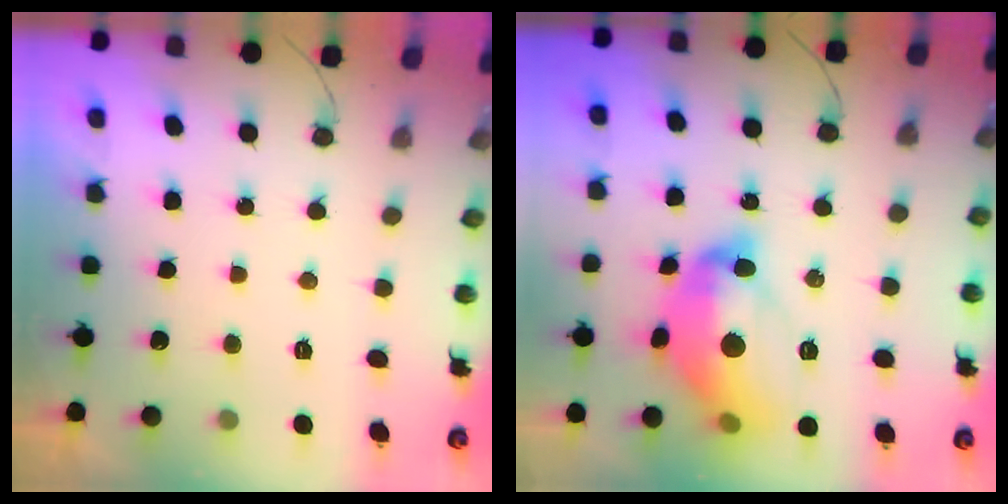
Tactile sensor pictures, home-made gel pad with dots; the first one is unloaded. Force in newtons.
{"total": 16.6, "press": 16.4, "slide": 2.0}